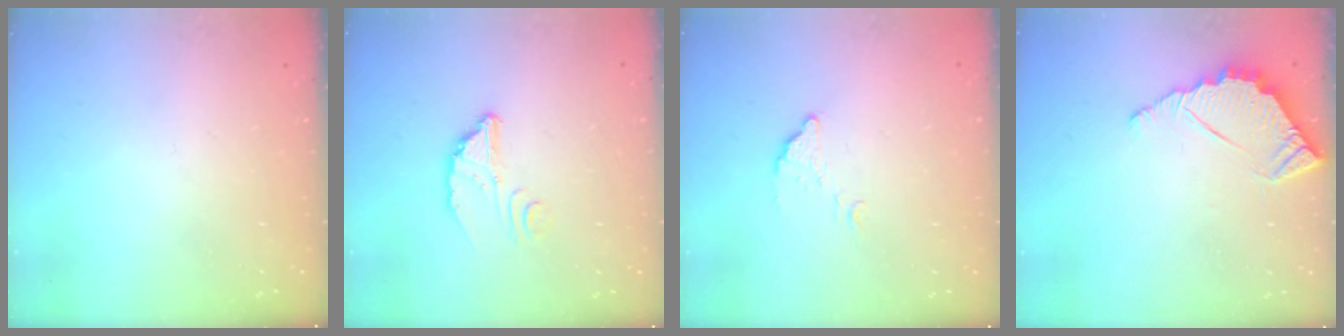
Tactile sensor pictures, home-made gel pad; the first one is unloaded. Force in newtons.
{"total": 3.8, "press": 3.8, "slide": 0.2}
{"total": 4.6, "press": 4.6, "slide": 0.1}
{"total": 5.1, "press": 5.1, "slide": 0.4}